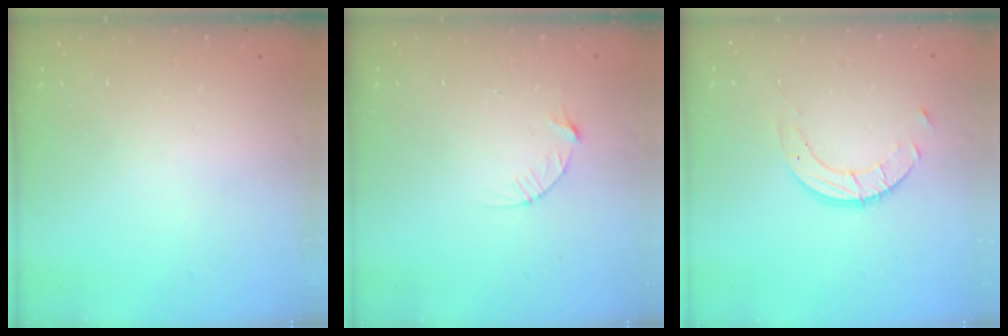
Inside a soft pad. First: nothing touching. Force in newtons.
{"total": 3.7, "press": 3.7, "slide": 0.4}
{"total": 5.1, "press": 5.1, "slide": 0.3}